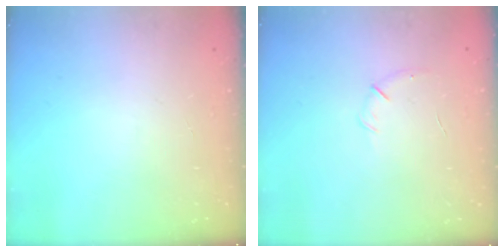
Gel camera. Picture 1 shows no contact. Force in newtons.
{"total": 5.6, "press": 5.4, "slide": 1.6}